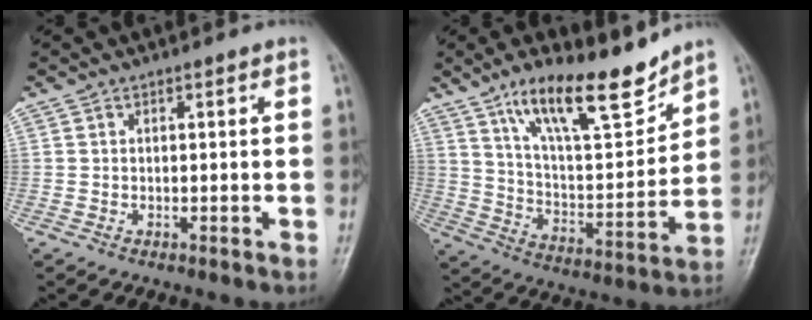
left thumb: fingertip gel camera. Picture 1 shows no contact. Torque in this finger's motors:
{"motor_torque": [0.83, 0.71, 1.43, -1.34, 0.13]}